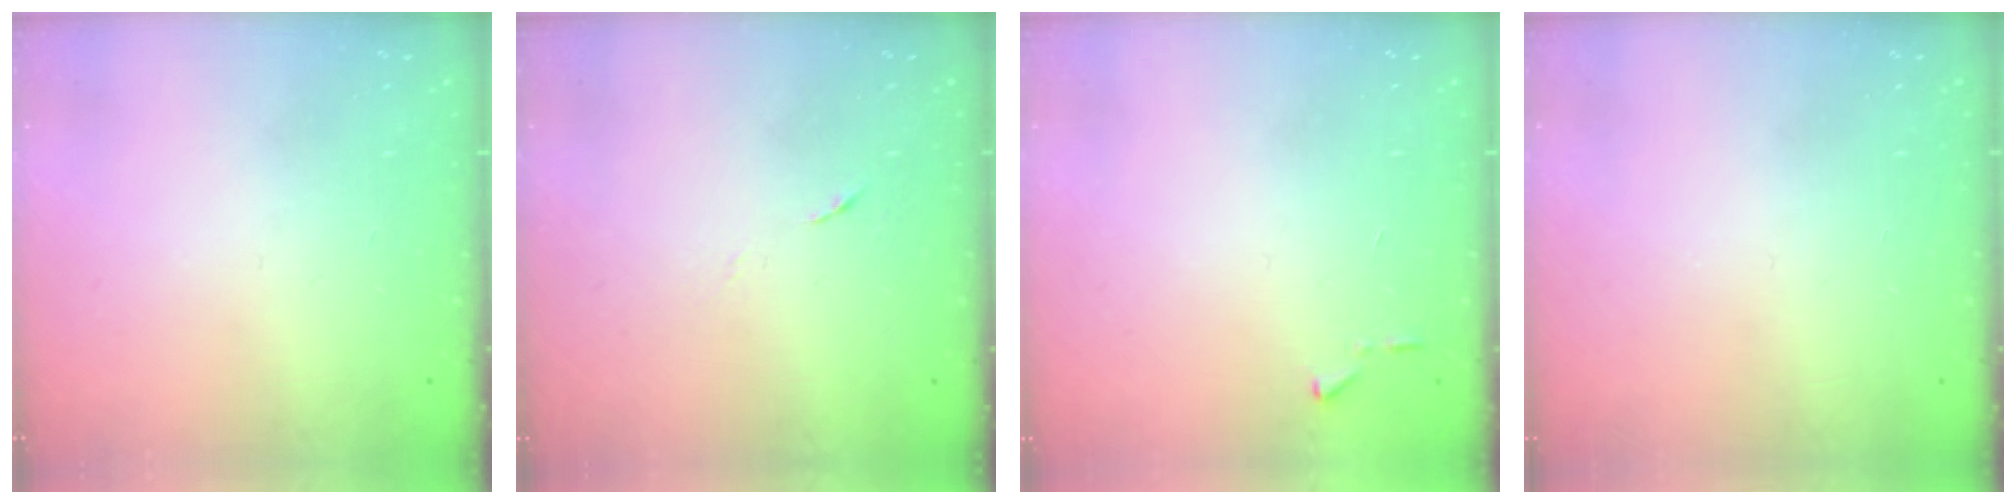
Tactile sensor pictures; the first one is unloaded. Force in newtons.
{"total": 3.9, "press": 3.5, "slide": 1.6}
{"total": 4.1, "press": 4.0, "slide": 0.5}
{"total": 0.0}